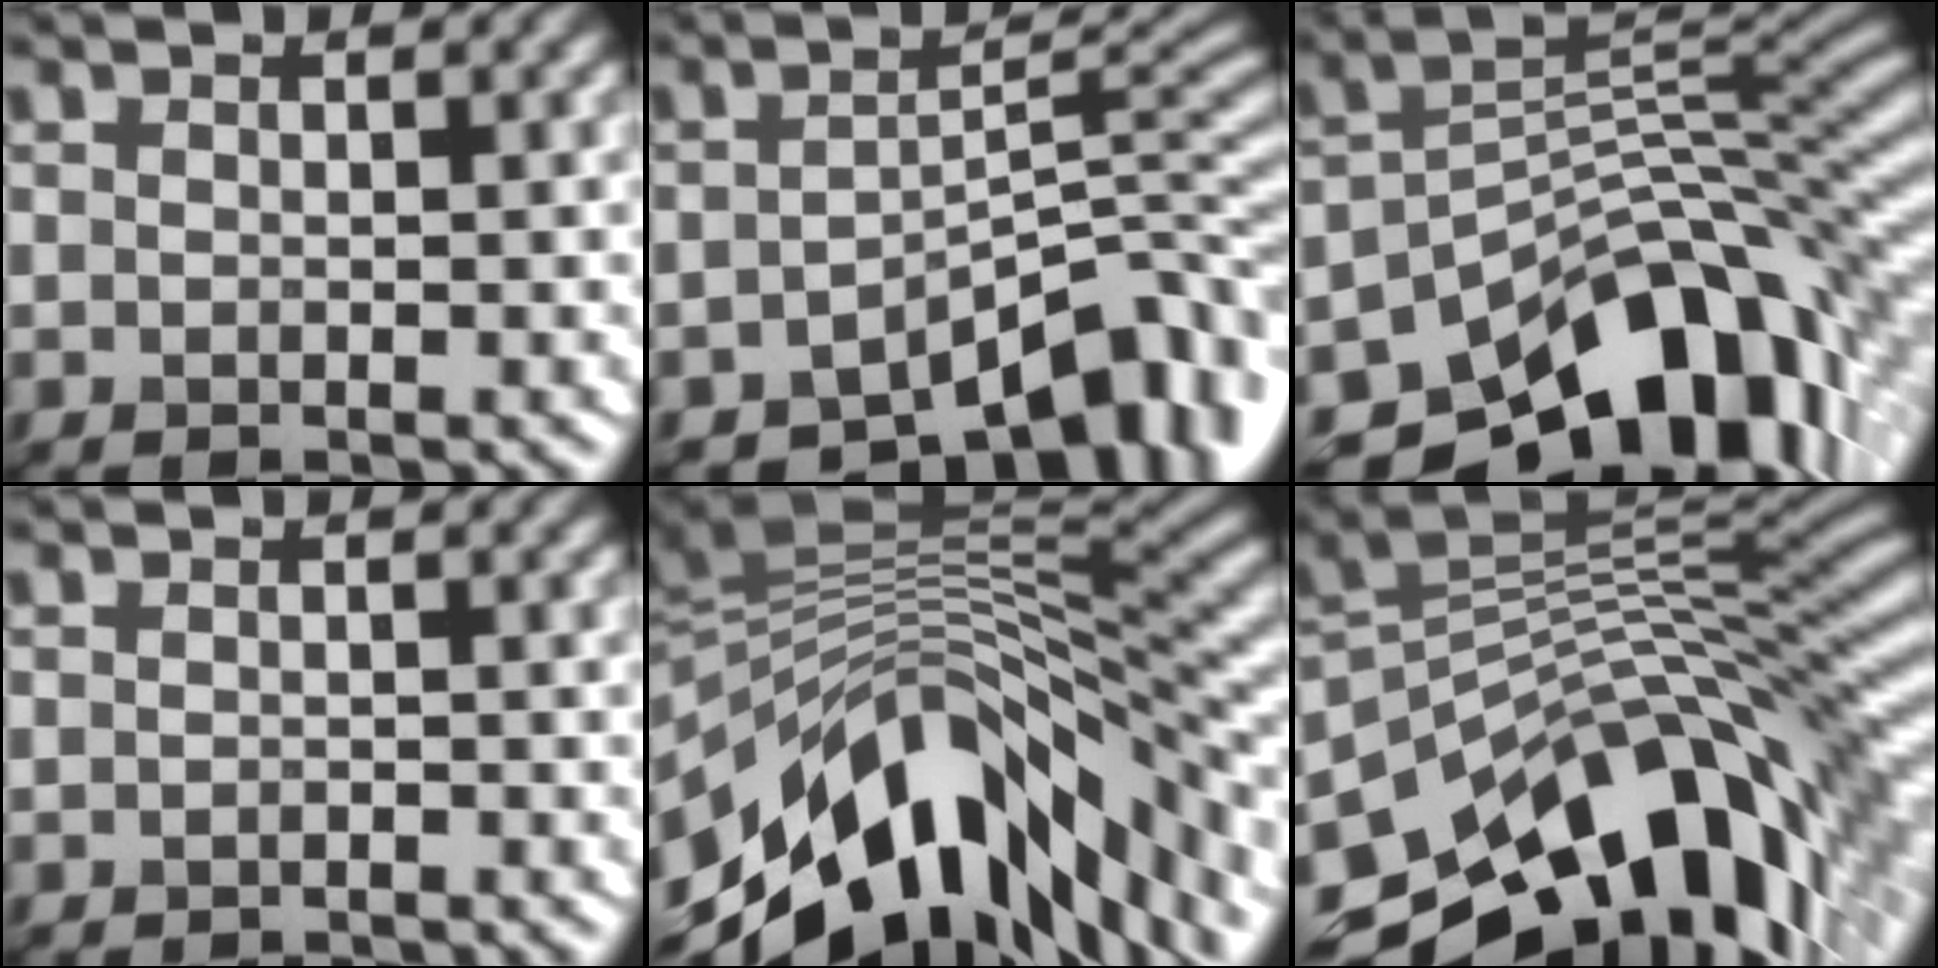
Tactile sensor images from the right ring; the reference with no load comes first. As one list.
[{"total": 9.9, "force": [-6.5, 4.1, 6.2], "torque": [-0.064, -0.005, -0.113]}, {"total": 13.2, "force": [-8.0, 7.1, 7.9], "torque": [-0.123, -0.001, -0.128]}, {"total": 0.9, "force": [-0.9, 0.2, 0.1], "torque": [0.000, 0.000, -0.016]}, {"total": 14.3, "force": [-5.0, 7.2, 11.2], "torque": [-0.188, 0.013, -0.083]}, {"total": 13.7, "force": [-6.0, 7.6, 9.7], "torque": [-0.158, 0.011, -0.104]}]